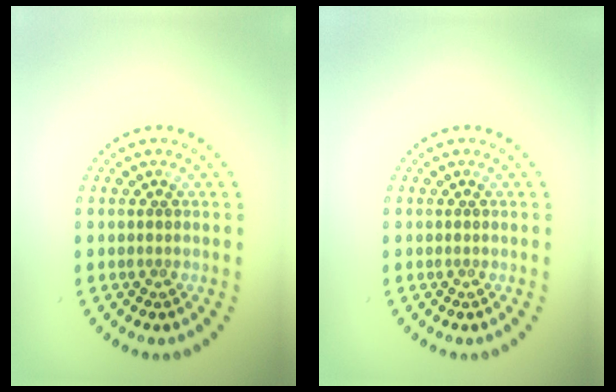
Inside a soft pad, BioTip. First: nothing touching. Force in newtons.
{"total": 0.0}